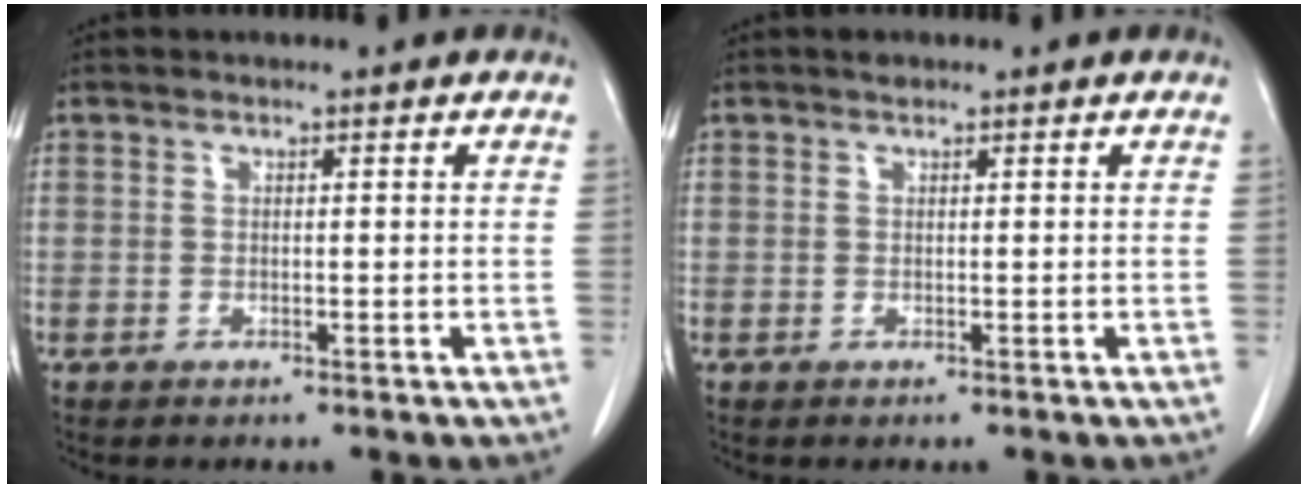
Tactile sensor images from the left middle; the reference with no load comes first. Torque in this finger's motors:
{"motor_torque": [0.30, -0.19, -0.05, 0.00]}